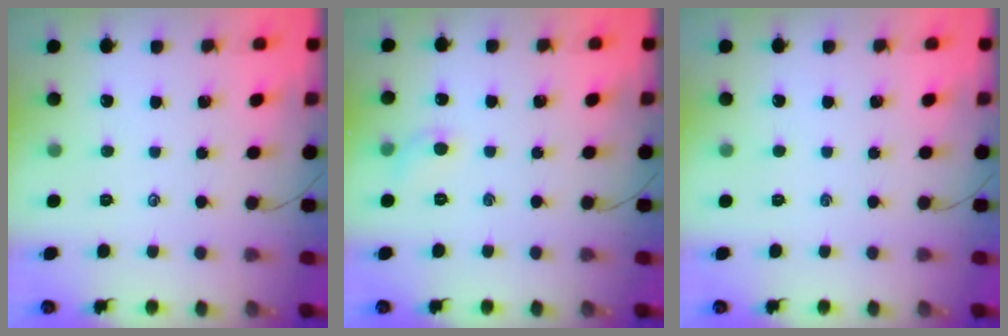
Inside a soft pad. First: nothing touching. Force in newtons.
{"total": 5.4, "press": 5.1, "slide": 1.8}
{"total": 0.0}